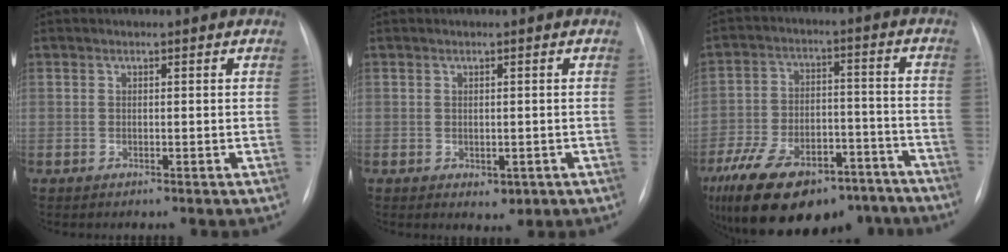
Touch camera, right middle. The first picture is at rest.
{"total": 2.1, "force": [-0.7, 1.4, 1.4], "torque": [-0.012, -0.002, 0.000]}
{"total": 24.6, "force": [-17.5, 11.2, 13.1], "torque": [-0.255, 0.000, -0.264]}